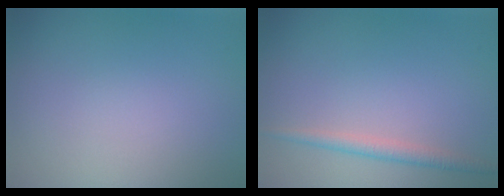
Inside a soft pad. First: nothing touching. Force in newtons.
{"total": 1.7, "press": 1.7, "slide": 0.1}